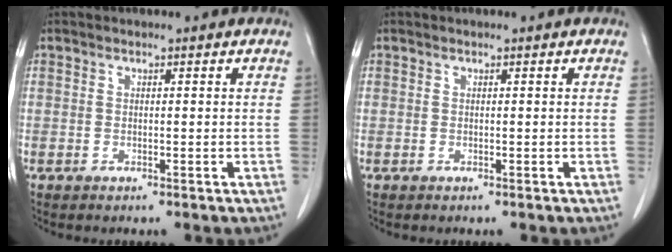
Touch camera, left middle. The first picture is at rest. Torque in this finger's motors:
{"motor_torque": [0.04, -0.04, 0.02, 0.00]}